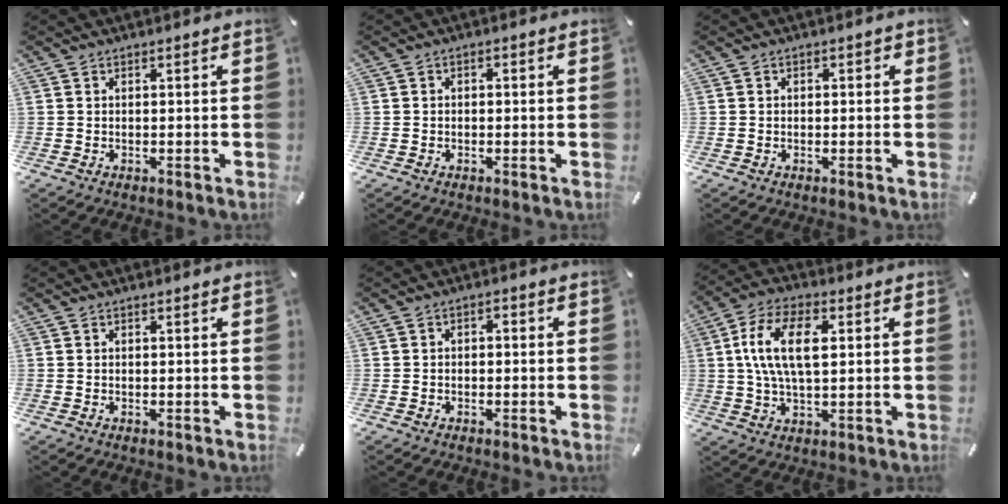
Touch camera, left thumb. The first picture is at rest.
{"total": 0.8, "force": [-0.4, 0.6, 0.3], "torque": [-0.006, 0.002, -0.009]}
{"total": 0.9, "force": [-0.3, 0.9, 0.3], "torque": [-0.006, 0.005, -0.007]}
{"total": 0.0}
{"total": 1.5, "force": [-0.9, 1.0, 0.7], "torque": [-0.014, 0.008, -0.021]}
{"total": 12.5, "force": [2.5, 6.4, 10.4], "torque": [-0.217, 0.006, 0.041]}